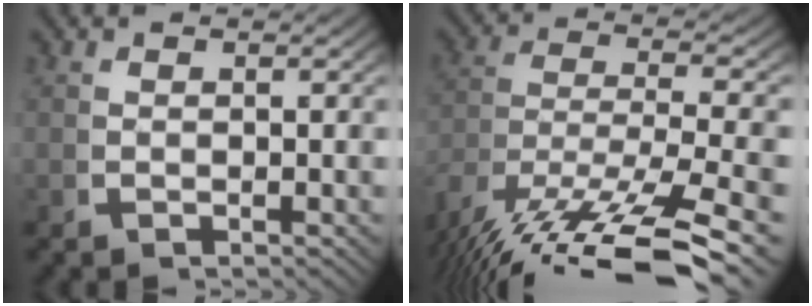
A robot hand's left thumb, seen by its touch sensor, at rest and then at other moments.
{"total": 12.3, "force": [-4.0, 7.3, 9.1], "torque": [-0.209, -0.069, -0.020]}